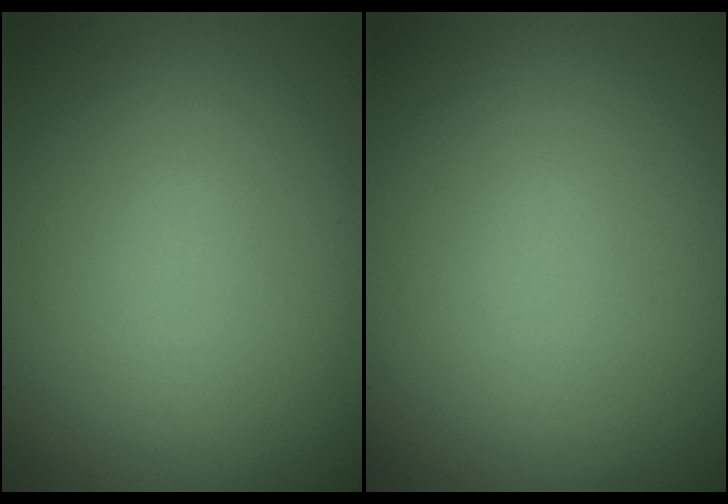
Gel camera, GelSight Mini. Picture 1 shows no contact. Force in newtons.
{"total": 0.0}